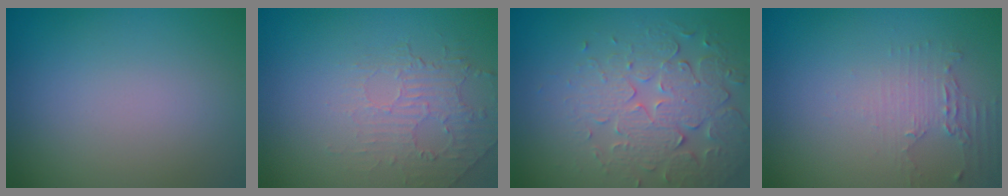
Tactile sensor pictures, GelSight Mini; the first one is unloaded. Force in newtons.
{"total": 2.0, "press": 0.9, "slide": 1.8}
{"total": 5.0, "press": 4.4, "slide": 2.5}
{"total": 2.2, "press": 1.6, "slide": 1.5}